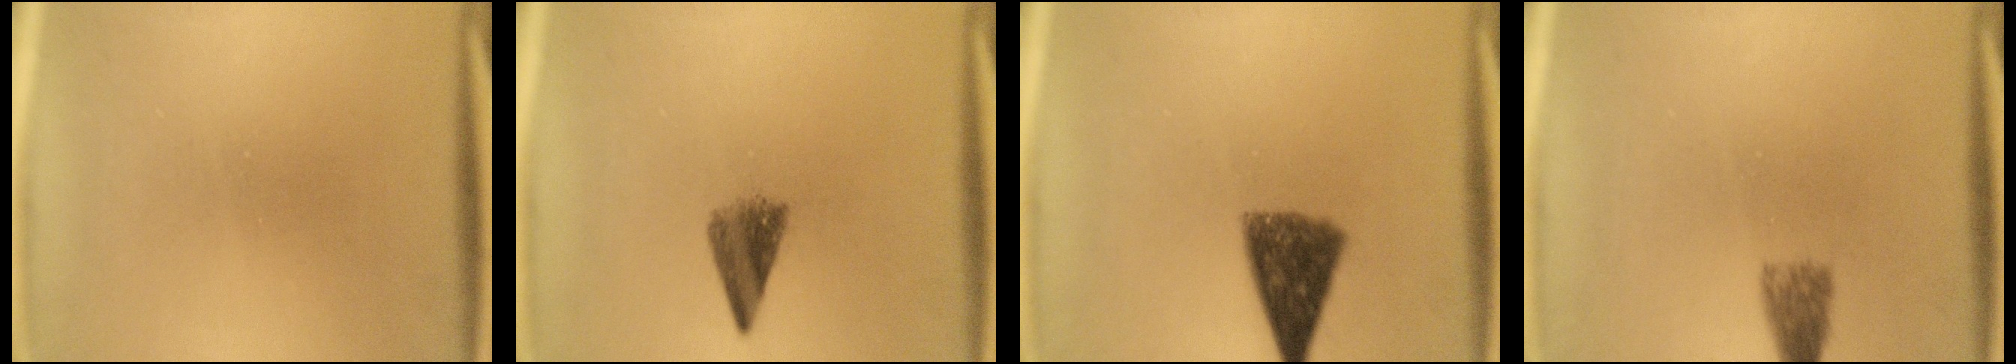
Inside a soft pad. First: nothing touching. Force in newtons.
{"total": 4.0}
{"total": 8.2}
{"total": 2.7}